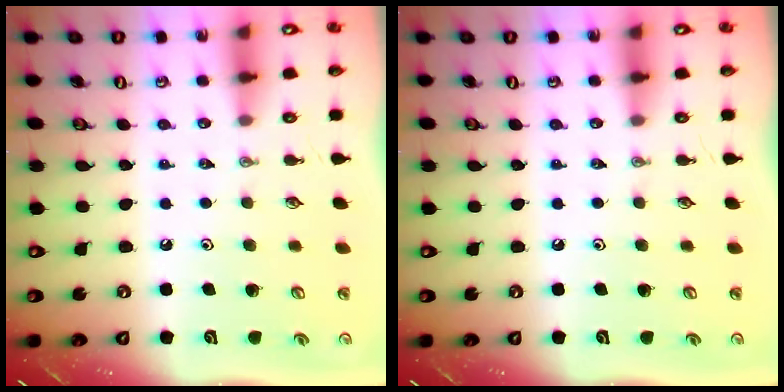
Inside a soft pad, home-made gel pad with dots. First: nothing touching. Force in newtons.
{"total": 0.0}